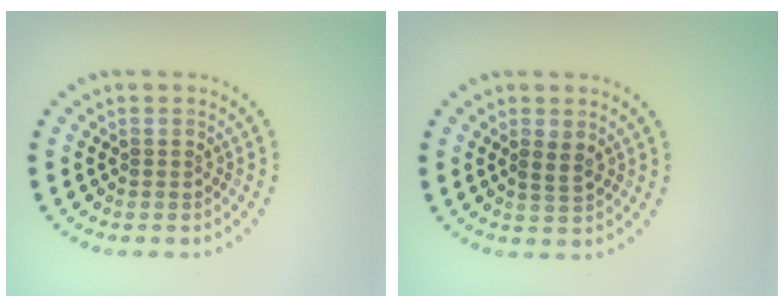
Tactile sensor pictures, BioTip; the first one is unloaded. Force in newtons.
{"total": 0.8, "press": 0.6, "slide": 0.6}